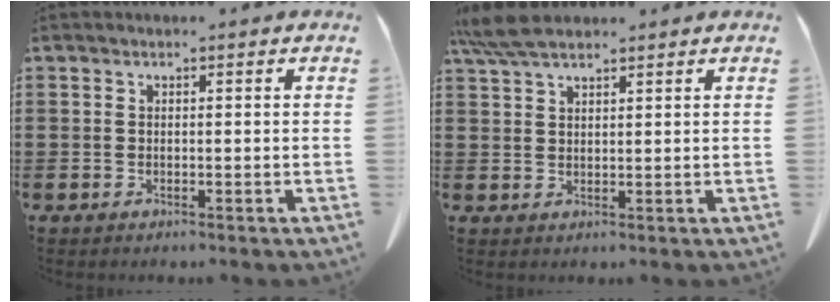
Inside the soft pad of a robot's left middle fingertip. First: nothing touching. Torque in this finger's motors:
{"motor_torque": [1.68, 0.46, 0.17, 0.04]}